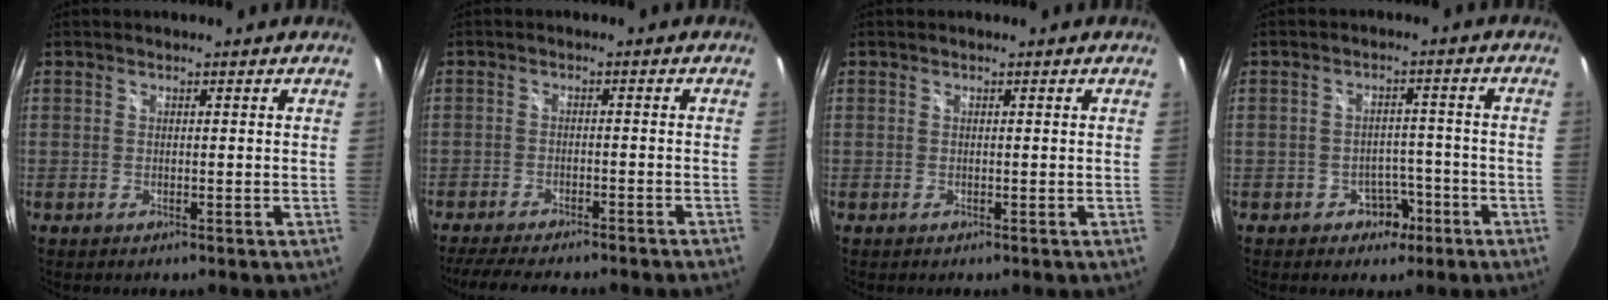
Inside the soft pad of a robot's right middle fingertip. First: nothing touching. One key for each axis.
{"total": 10.4, "fx": -9.1, "fy": 1.0, "fz": 4.9, "tx": -0.111, "ty": -0.020, "tz": -0.136}
{"total": 0.0}
{"total": 4.5, "fx": -2.7, "fy": 3.4, "fz": 1.4, "tx": -0.030, "ty": 0.013, "tz": -0.030}